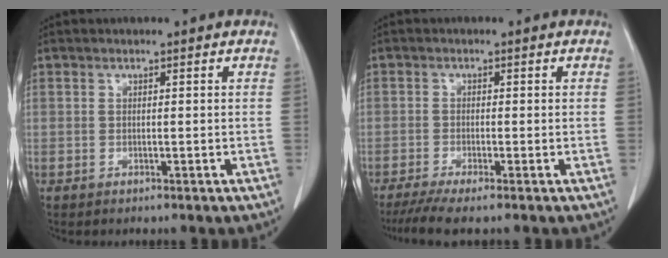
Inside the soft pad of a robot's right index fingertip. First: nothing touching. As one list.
[{"total": 5.0, "force": [-3.7, 0.1, 3.4], "torque": [-0.058, -0.013, -0.065]}]